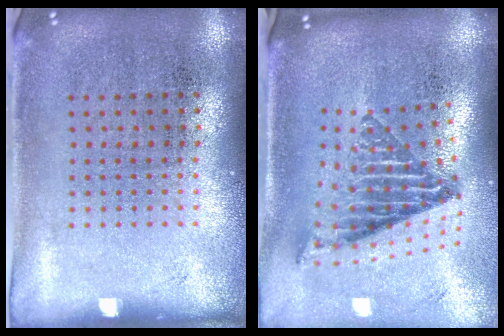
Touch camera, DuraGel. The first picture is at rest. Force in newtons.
{"total": 1.9, "press": 1.3, "slide": 1.5}